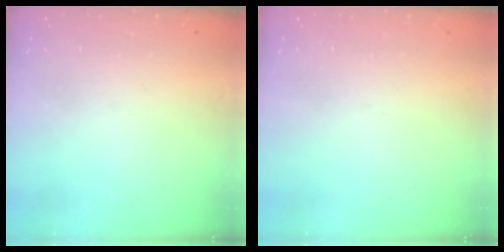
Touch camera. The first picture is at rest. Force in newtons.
{"total": 1.5, "press": 1.5, "slide": 0.1}